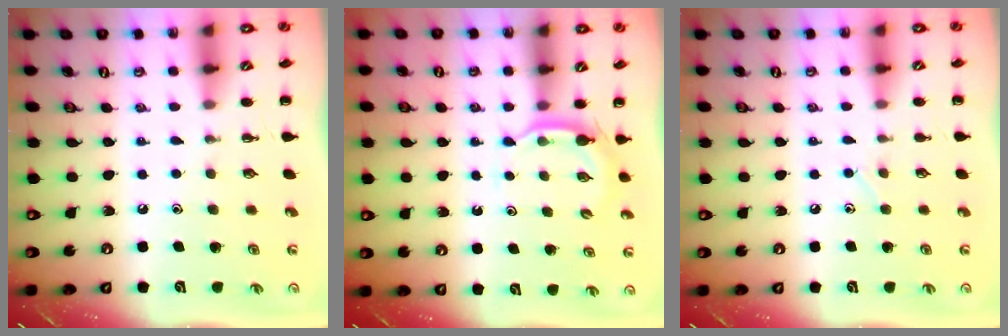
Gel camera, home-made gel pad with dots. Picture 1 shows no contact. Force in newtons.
{"total": 2.9, "press": 2.8, "slide": 0.7}
{"total": 4.2, "press": 4.0, "slide": 1.3}